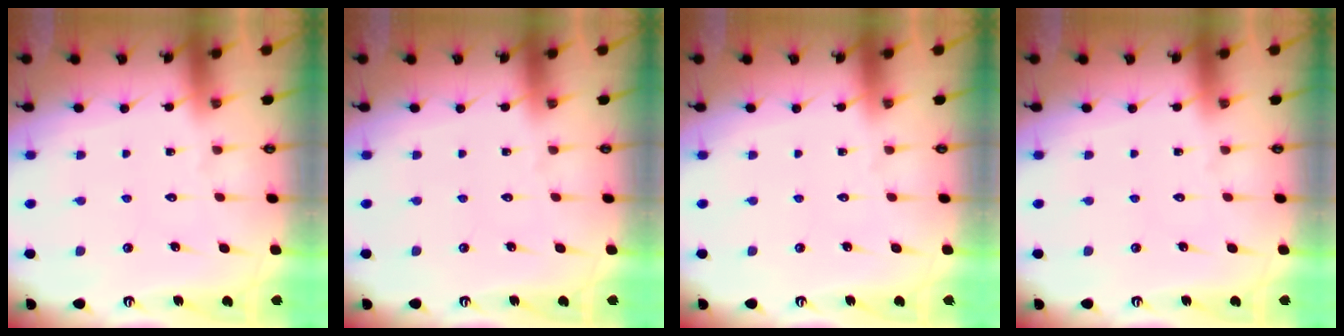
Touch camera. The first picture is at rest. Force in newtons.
{"total": 0.0}
{"total": 0.0}
{"total": 0.0}